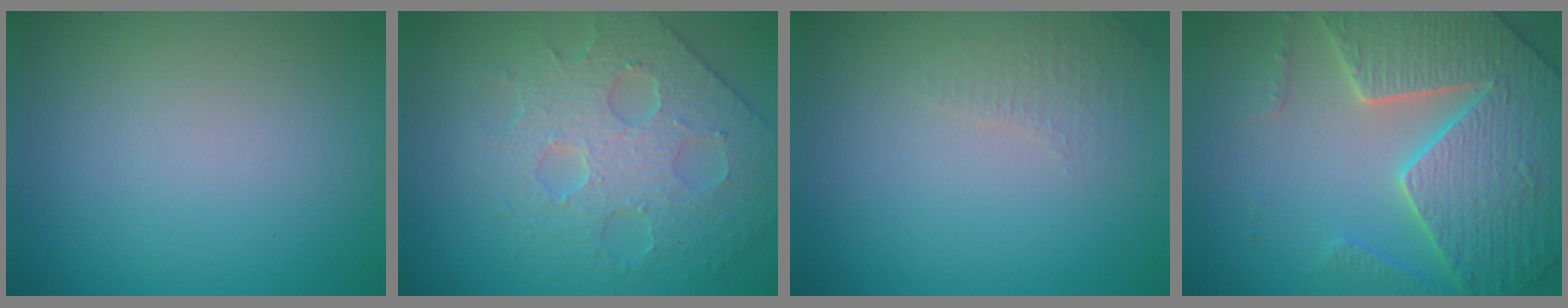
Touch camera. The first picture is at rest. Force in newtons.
{"total": 4.6, "press": 4.4, "slide": 1.1}
{"total": 1.6, "press": 1.6, "slide": 0.4}
{"total": 7.5, "press": 7.2, "slide": 2.1}